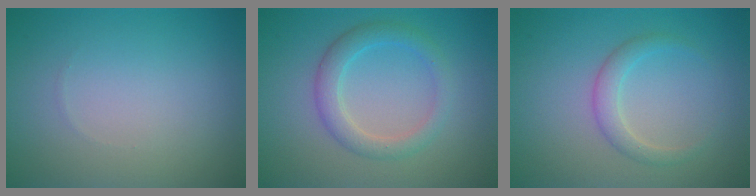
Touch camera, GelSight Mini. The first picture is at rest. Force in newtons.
{"total": 3.0, "press": 3.0, "slide": 0.2}
{"total": 2.0, "press": 2.0, "slide": 0.1}